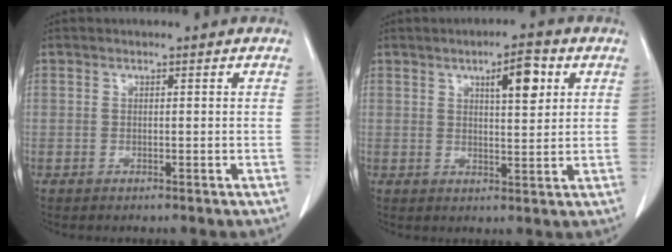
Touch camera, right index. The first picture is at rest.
{"total": 6.0, "force": [2.6, 1.4, 5.2], "torque": [-0.080, 0.002, 0.038]}